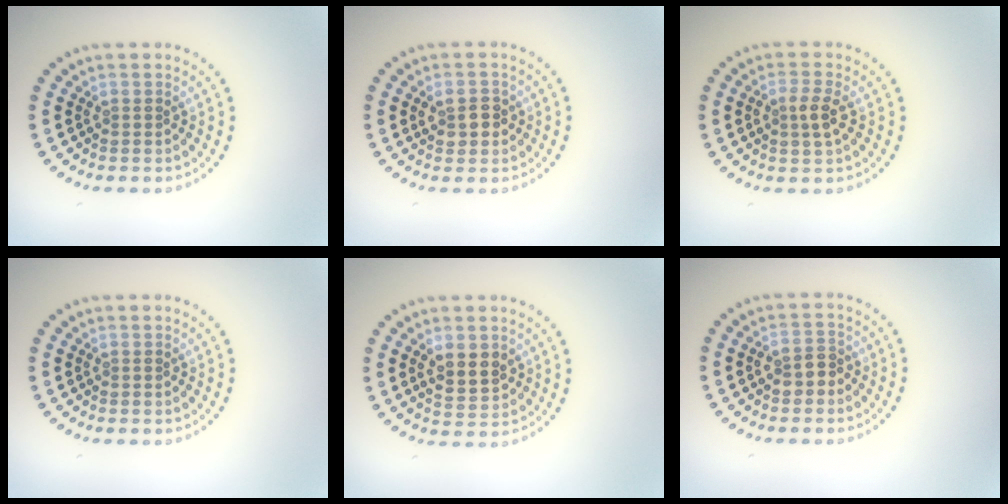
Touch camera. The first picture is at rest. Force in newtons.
{"total": 2.4, "press": 2.4, "slide": 0.4}
{"total": 2.1, "press": 2.1, "slide": 0.4}
{"total": 0.0}
{"total": 3.0, "press": 2.9, "slide": 0.6}
{"total": 2.1, "press": 2.0, "slide": 0.5}